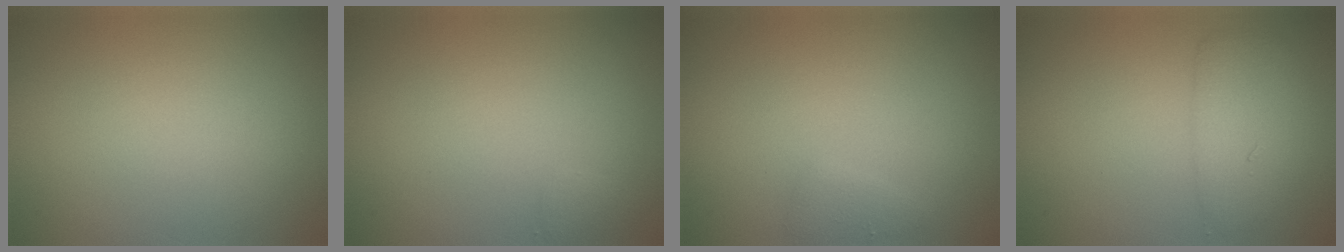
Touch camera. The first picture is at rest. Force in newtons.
{"total": 0.7, "press": 0.7, "slide": 0.0}
{"total": 1.1, "press": 1.1, "slide": 0.0}
{"total": 3.0, "press": 3.0, "slide": 0.1}